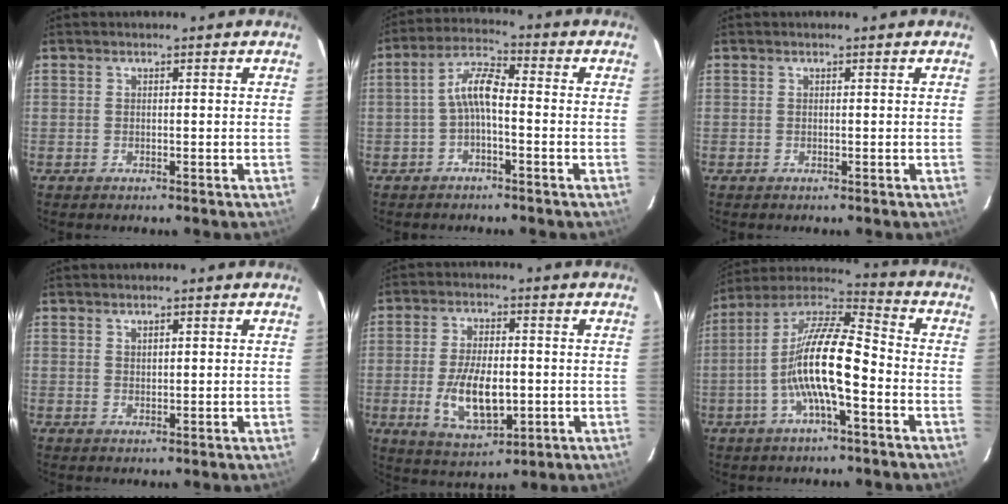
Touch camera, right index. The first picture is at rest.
{"total": 5.7, "force": [-1.5, 1.7, 5.2], "torque": [-0.113, 0.020, -0.031]}
{"total": 0.0}
{"total": 1.4, "force": [0.7, 0.7, 0.9], "torque": [-0.014, 0.003, 0.014]}
{"total": 11.3, "force": [-2.1, 5.2, 9.7], "torque": [-0.193, -0.012, -0.028]}
{"total": 14.7, "force": [-3.9, 3.3, 13.8], "torque": [-0.262, 0.004, -0.083]}